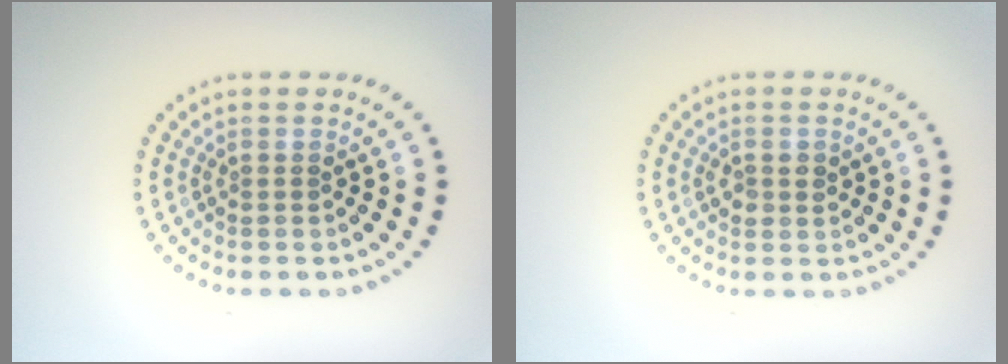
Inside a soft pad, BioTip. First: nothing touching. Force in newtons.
{"total": 1.5, "press": 1.5, "slide": 0.2}